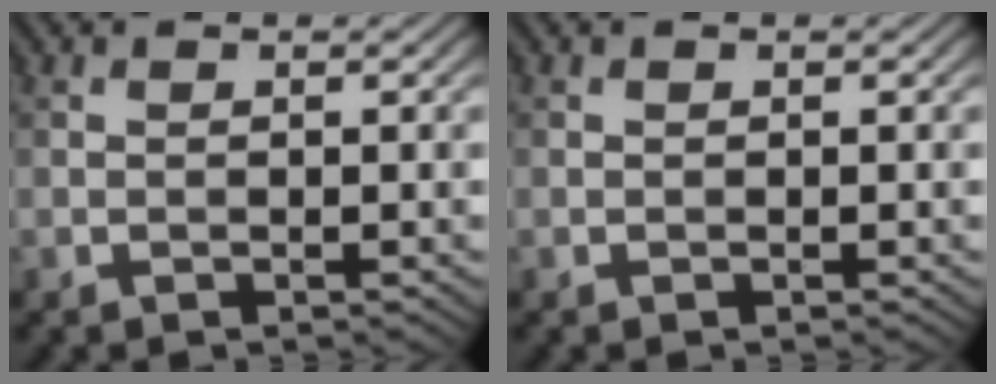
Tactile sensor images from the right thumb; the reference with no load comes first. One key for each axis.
{"total": 0.0}